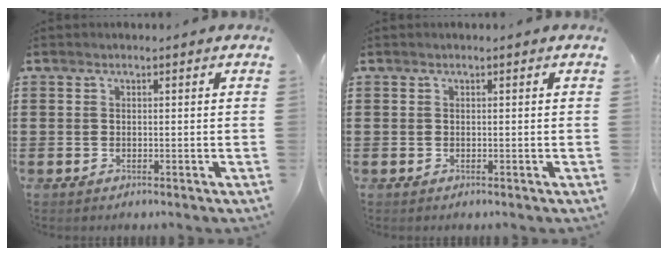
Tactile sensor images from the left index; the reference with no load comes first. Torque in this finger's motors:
{"motor_torque": [0.05, 0.02, 0.04, -0.01]}